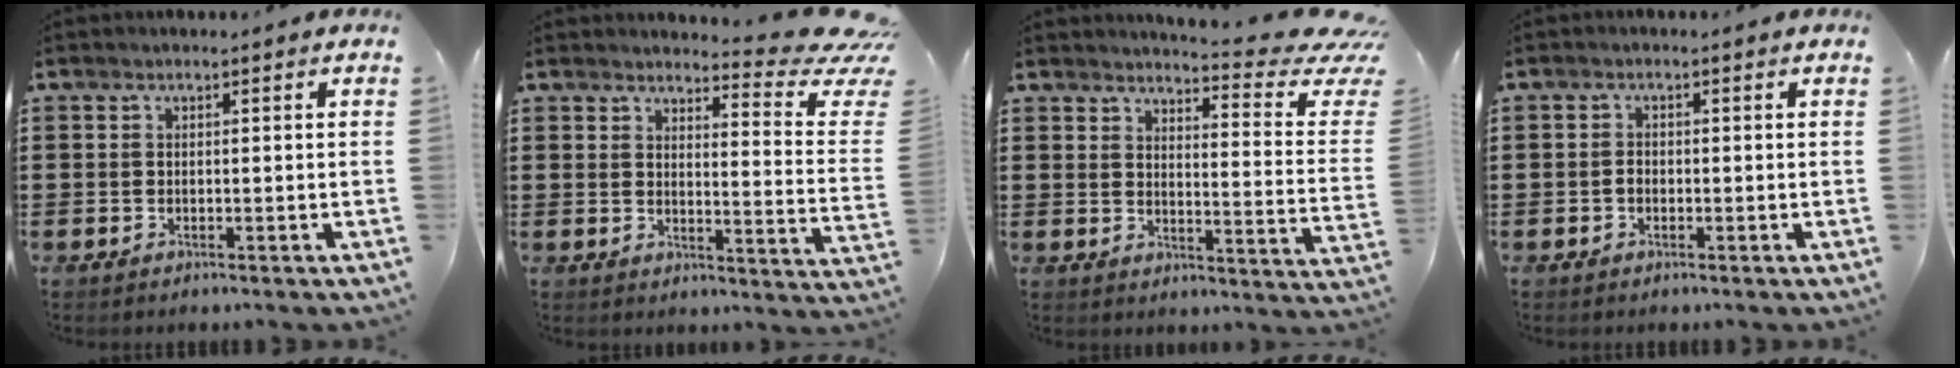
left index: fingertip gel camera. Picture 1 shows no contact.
{"total": 6.4, "force": [5.5, 0.4, 3.3], "torque": [-0.048, -0.049, 0.089]}
{"total": 5.8, "force": [4.9, 0.0, 3.0], "torque": [-0.050, -0.047, 0.075]}
{"total": 1.2, "force": [-0.4, 0.8, 0.7], "torque": [-0.024, -0.002, -0.011]}